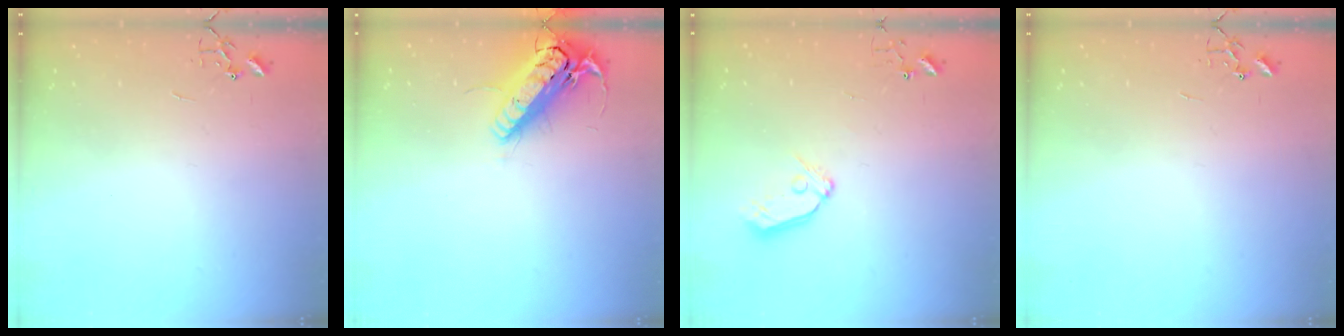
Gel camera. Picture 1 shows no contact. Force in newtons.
{"total": 17.8, "press": 17.5, "slide": 3.4}
{"total": 8.4, "press": 8.4, "slide": 0.8}
{"total": 0.0}